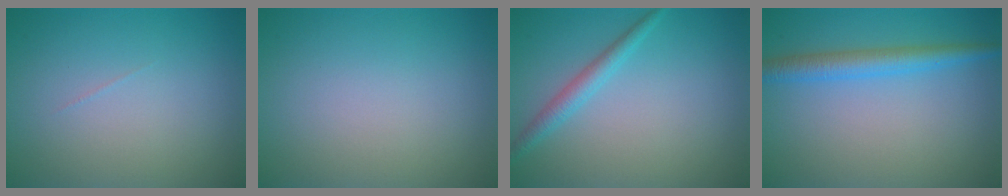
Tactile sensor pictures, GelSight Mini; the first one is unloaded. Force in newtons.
{"total": 0.0}
{"total": 1.9, "press": 1.9, "slide": 0.0}
{"total": 3.1, "press": 3.1, "slide": 0.1}